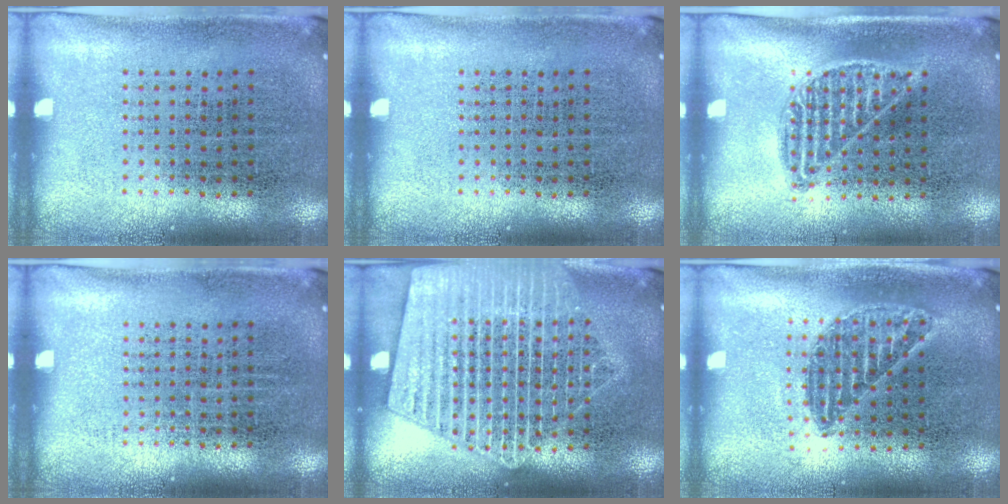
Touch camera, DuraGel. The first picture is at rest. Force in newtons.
{"total": 0.0}
{"total": 0.9, "press": 0.9, "slide": 0.4}
{"total": 0.0}
{"total": 3.8, "press": 3.8, "slide": 0.4}
{"total": 1.2, "press": 1.1, "slide": 0.5}